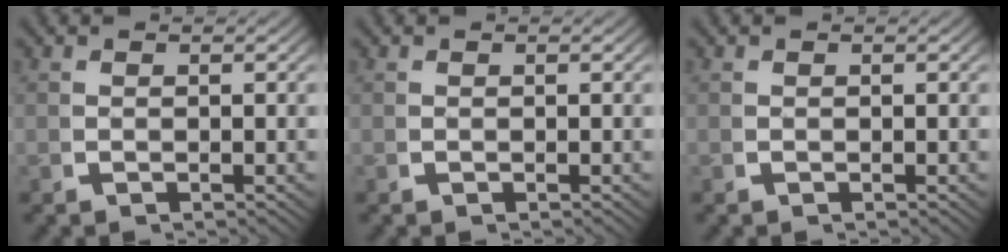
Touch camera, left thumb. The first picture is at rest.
{"total": 0.0}
{"total": 0.0}